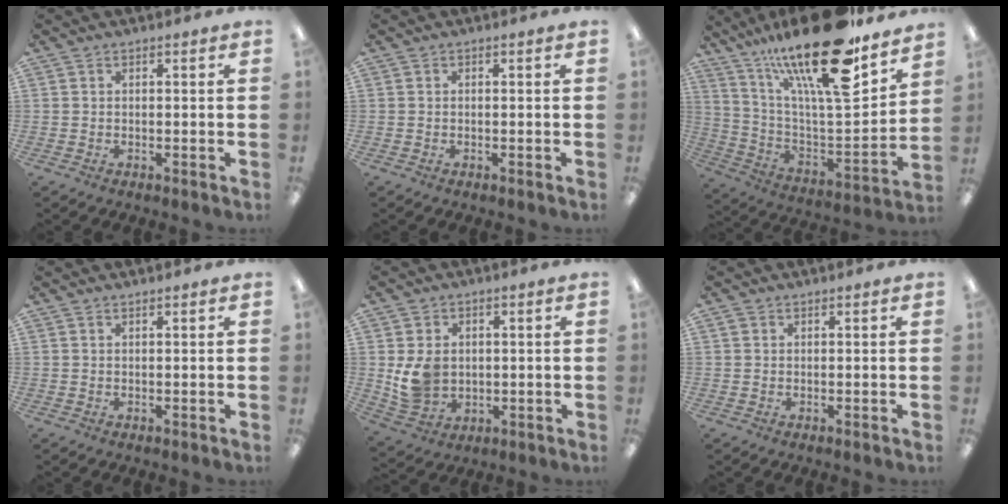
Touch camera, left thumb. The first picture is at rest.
{"total": 0.0}
{"total": 27.1, "force": [18.8, 7.3, 18.0], "torque": [-0.303, -0.121, 0.312]}
{"total": 0.6, "force": [0.6, 0.0, 0.2], "torque": [-0.005, 0.000, 0.010]}
{"total": 8.2, "force": [0.8, 6.9, 4.4], "torque": [-0.092, 0.009, 0.019]}
{"total": 0.9, "force": [0.6, 0.6, 0.3], "torque": [-0.008, 0.002, 0.012]}